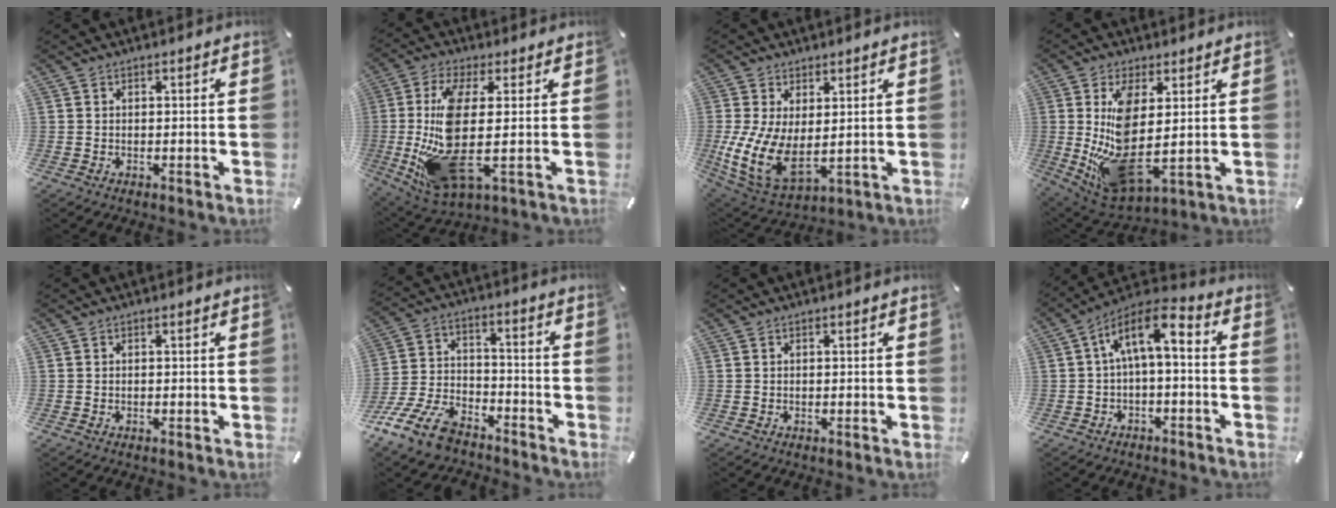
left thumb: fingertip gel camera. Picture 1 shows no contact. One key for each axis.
{"total": 16.0, "fx": 1.0, "fy": 5.2, "fz": 15.1, "tx": -0.337, "ty": -0.027, "tz": 0.018}
{"total": 12.7, "fx": 0.3, "fy": 7.2, "fz": 10.4, "tx": -0.228, "ty": -0.023, "tz": 0.012}
{"total": 14.3, "fx": 2.2, "fy": 5.9, "fz": 12.8, "tx": -0.270, "ty": -0.026, "tz": 0.043}
{"total": 0.0}
{"total": 14.0, "fx": -10.2, "fy": 6.5, "fz": 6.9, "tx": -0.136, "ty": 0.057, "tz": -0.188}
{"total": 0.0}
{"total": 9.5, "fx": 1.1, "fy": 4.1, "fz": 8.5, "tx": -0.156, "ty": 0.000, "tz": 0.019}